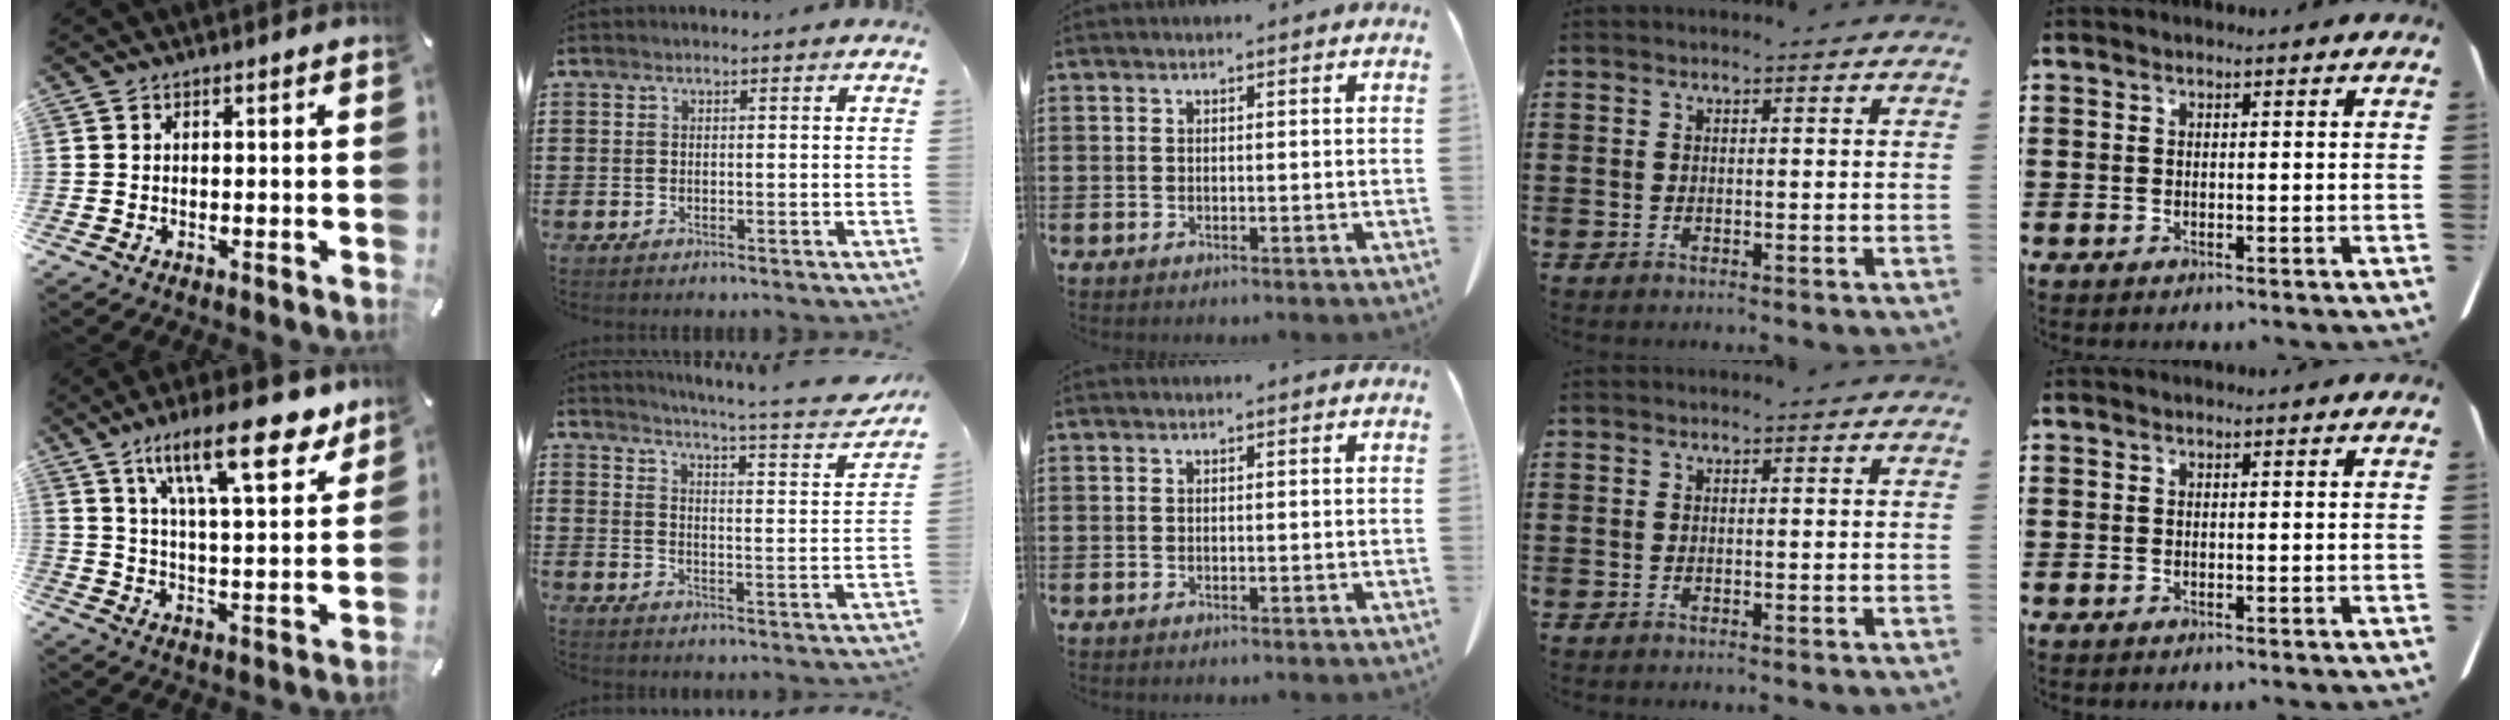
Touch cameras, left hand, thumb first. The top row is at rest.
{"thumb": {"total": 19.8, "force": [11.9, 6.7, 14.2], "torque": [-0.224, -0.053, 0.189]}, "index": {"total": 4.9, "force": [4.2, -0.8, 2.3], "torque": [-0.058, -0.040, 0.061]}}